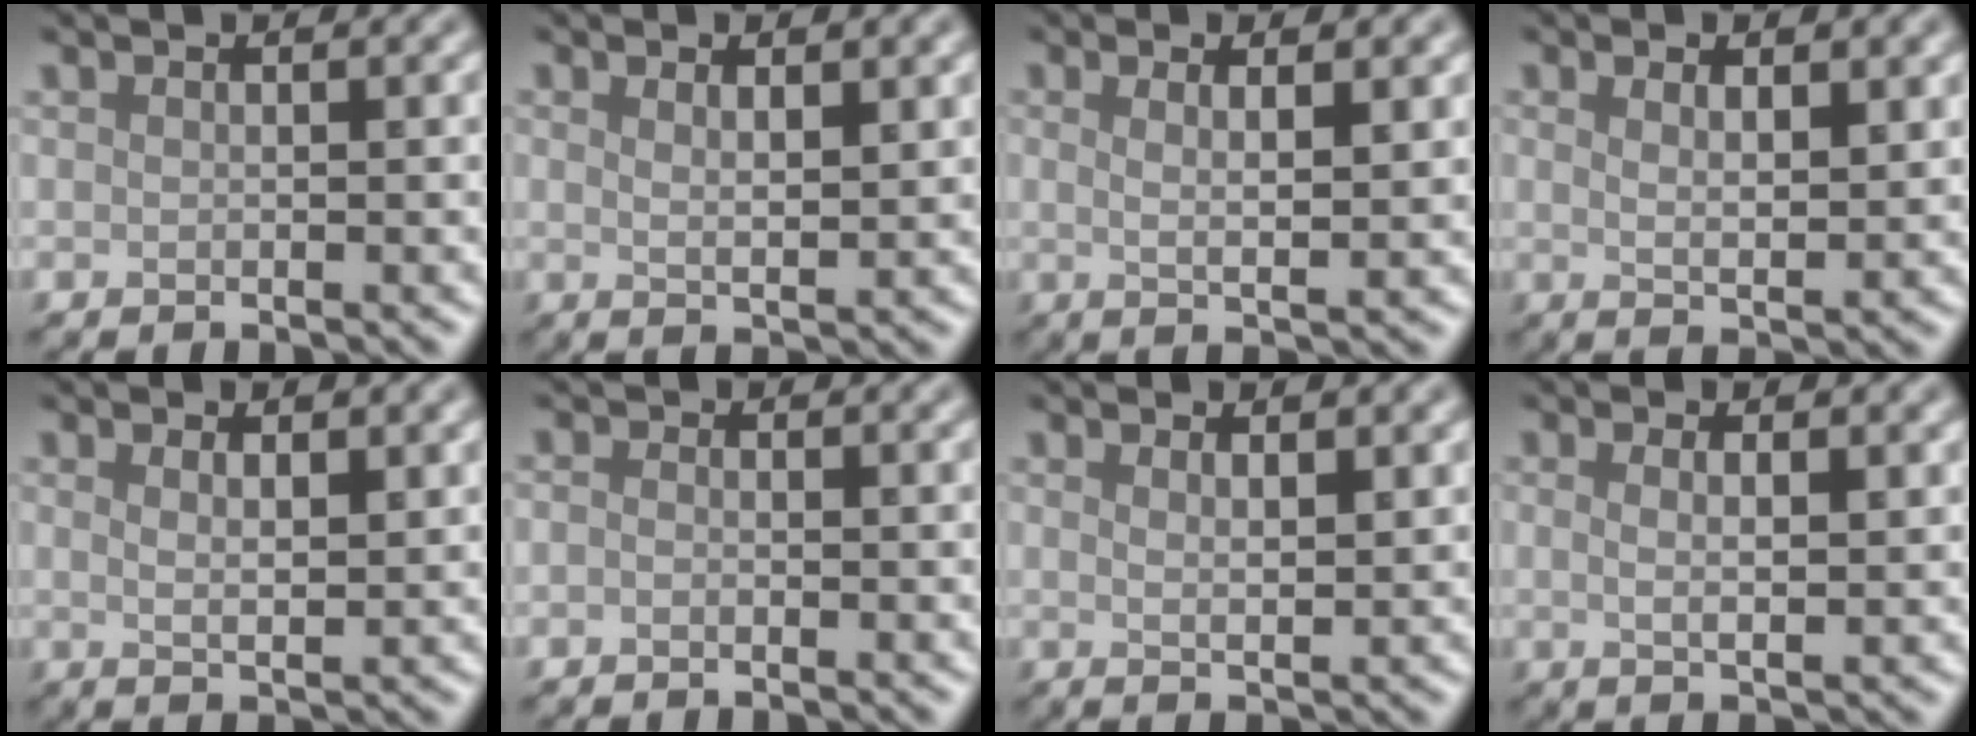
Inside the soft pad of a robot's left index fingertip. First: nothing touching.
{"total": 2.7, "force": [1.2, 0.7, 2.3], "torque": [-0.031, -0.002, 0.020]}
{"total": 3.9, "force": [1.2, 0.9, 3.6], "torque": [-0.051, -0.001, 0.008]}
{"total": 3.7, "force": [1.5, 1.0, 3.2], "torque": [-0.047, -0.004, 0.023]}
{"total": 2.9, "force": [1.2, 0.9, 2.5], "torque": [-0.034, 0.000, 0.017]}
{"total": 0.9, "force": [-0.3, 0.6, 0.6], "torque": [-0.010, -0.003, -0.010]}
{"total": 2.4, "force": [1.1, 0.6, 2.0], "torque": [-0.027, 0.000, 0.016]}
{"total": 3.2, "force": [1.0, 0.9, 2.9], "torque": [-0.030, -0.003, 0.006]}